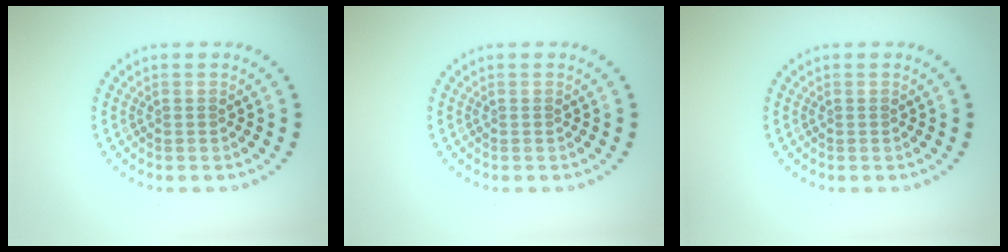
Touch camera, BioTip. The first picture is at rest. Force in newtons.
{"total": 0.0}
{"total": 0.0}